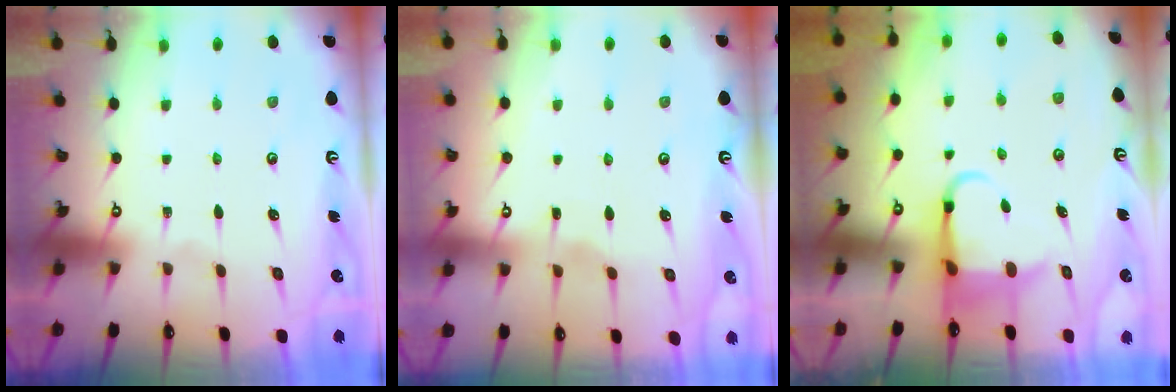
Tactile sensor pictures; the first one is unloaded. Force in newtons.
{"total": 2.9, "press": 2.8, "slide": 0.4}
{"total": 4.9, "press": 4.8, "slide": 0.7}